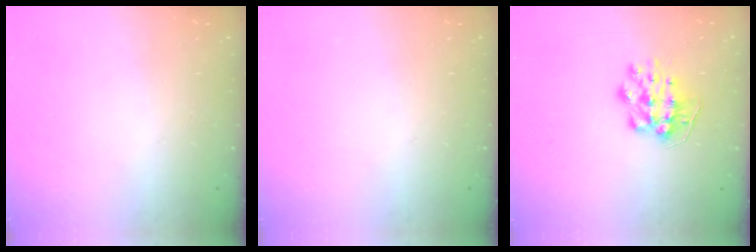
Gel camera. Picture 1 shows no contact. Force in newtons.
{"total": 0.0}
{"total": 8.9, "press": 8.9, "slide": 0.1}